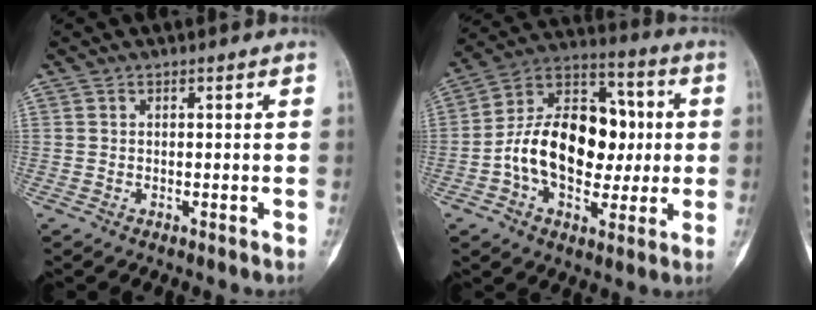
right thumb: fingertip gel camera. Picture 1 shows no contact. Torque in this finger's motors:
{"motor_torque": [1.22, 1.30, 1.11, -0.98, 0.14]}